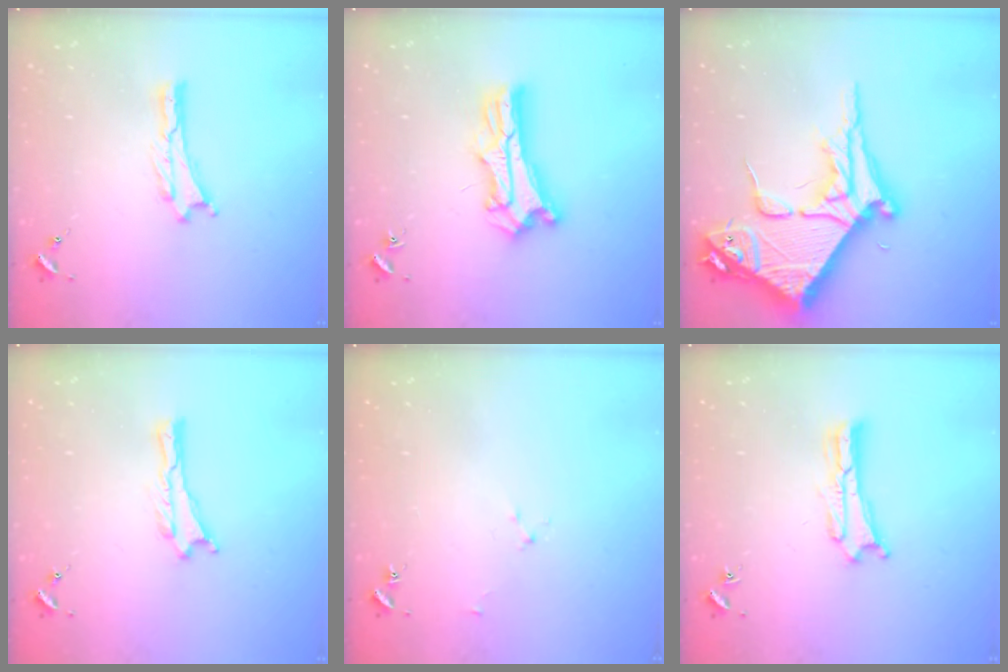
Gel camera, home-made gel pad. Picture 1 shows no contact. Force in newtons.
{"total": 9.8, "press": 9.7, "slide": 0.7}
{"total": 15.7, "press": 15.6, "slide": 1.7}
{"total": 0.0}
{"total": 1.9, "press": 1.9, "slide": 0.3}
{"total": 1.2, "press": 1.2, "slide": 0.2}